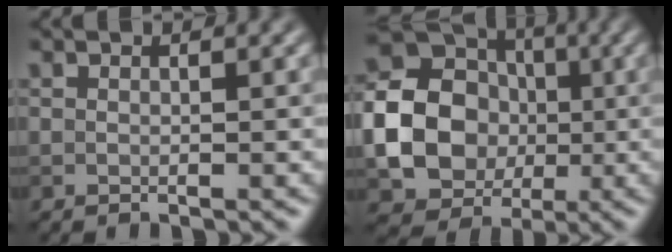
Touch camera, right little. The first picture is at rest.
{"total": 10.8, "force": [-1.2, 9.1, 5.6], "torque": [-0.088, -0.012, -0.036]}